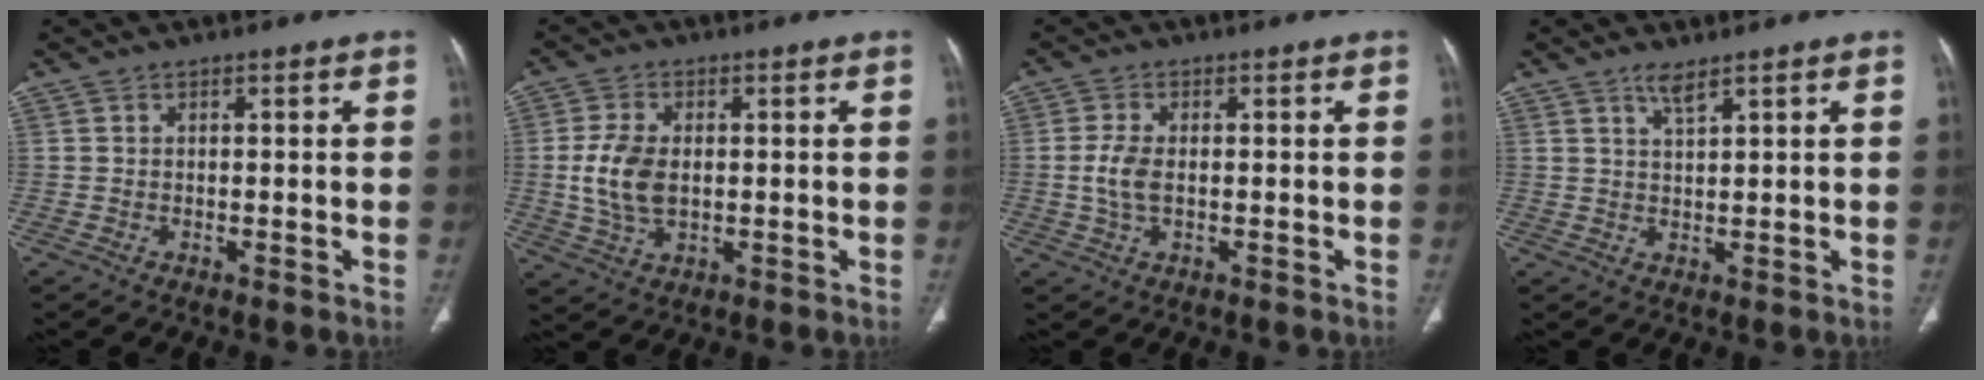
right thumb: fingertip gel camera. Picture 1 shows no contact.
{"total": 8.2, "force": [0.1, 5.1, 6.5], "torque": [-0.136, 0.000, 0.007]}
{"total": 4.4, "force": [-0.2, 2.3, 3.7], "torque": [-0.090, 0.003, -0.004]}
{"total": 2.6, "force": [1.9, 0.3, 1.7], "torque": [-0.031, -0.011, 0.039]}